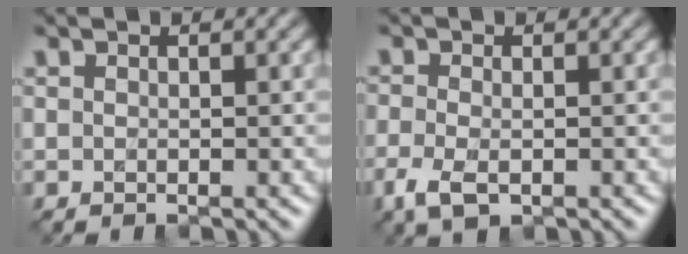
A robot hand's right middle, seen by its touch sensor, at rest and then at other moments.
{"total": 3.2, "force": [-1.9, 1.5, 2.1], "torque": [-0.054, -0.013, -0.035]}